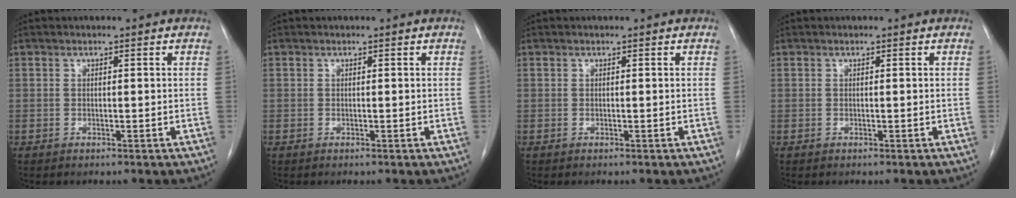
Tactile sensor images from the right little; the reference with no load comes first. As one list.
[{"total": 0.0}, {"total": 0.0}, {"total": 0.0}]